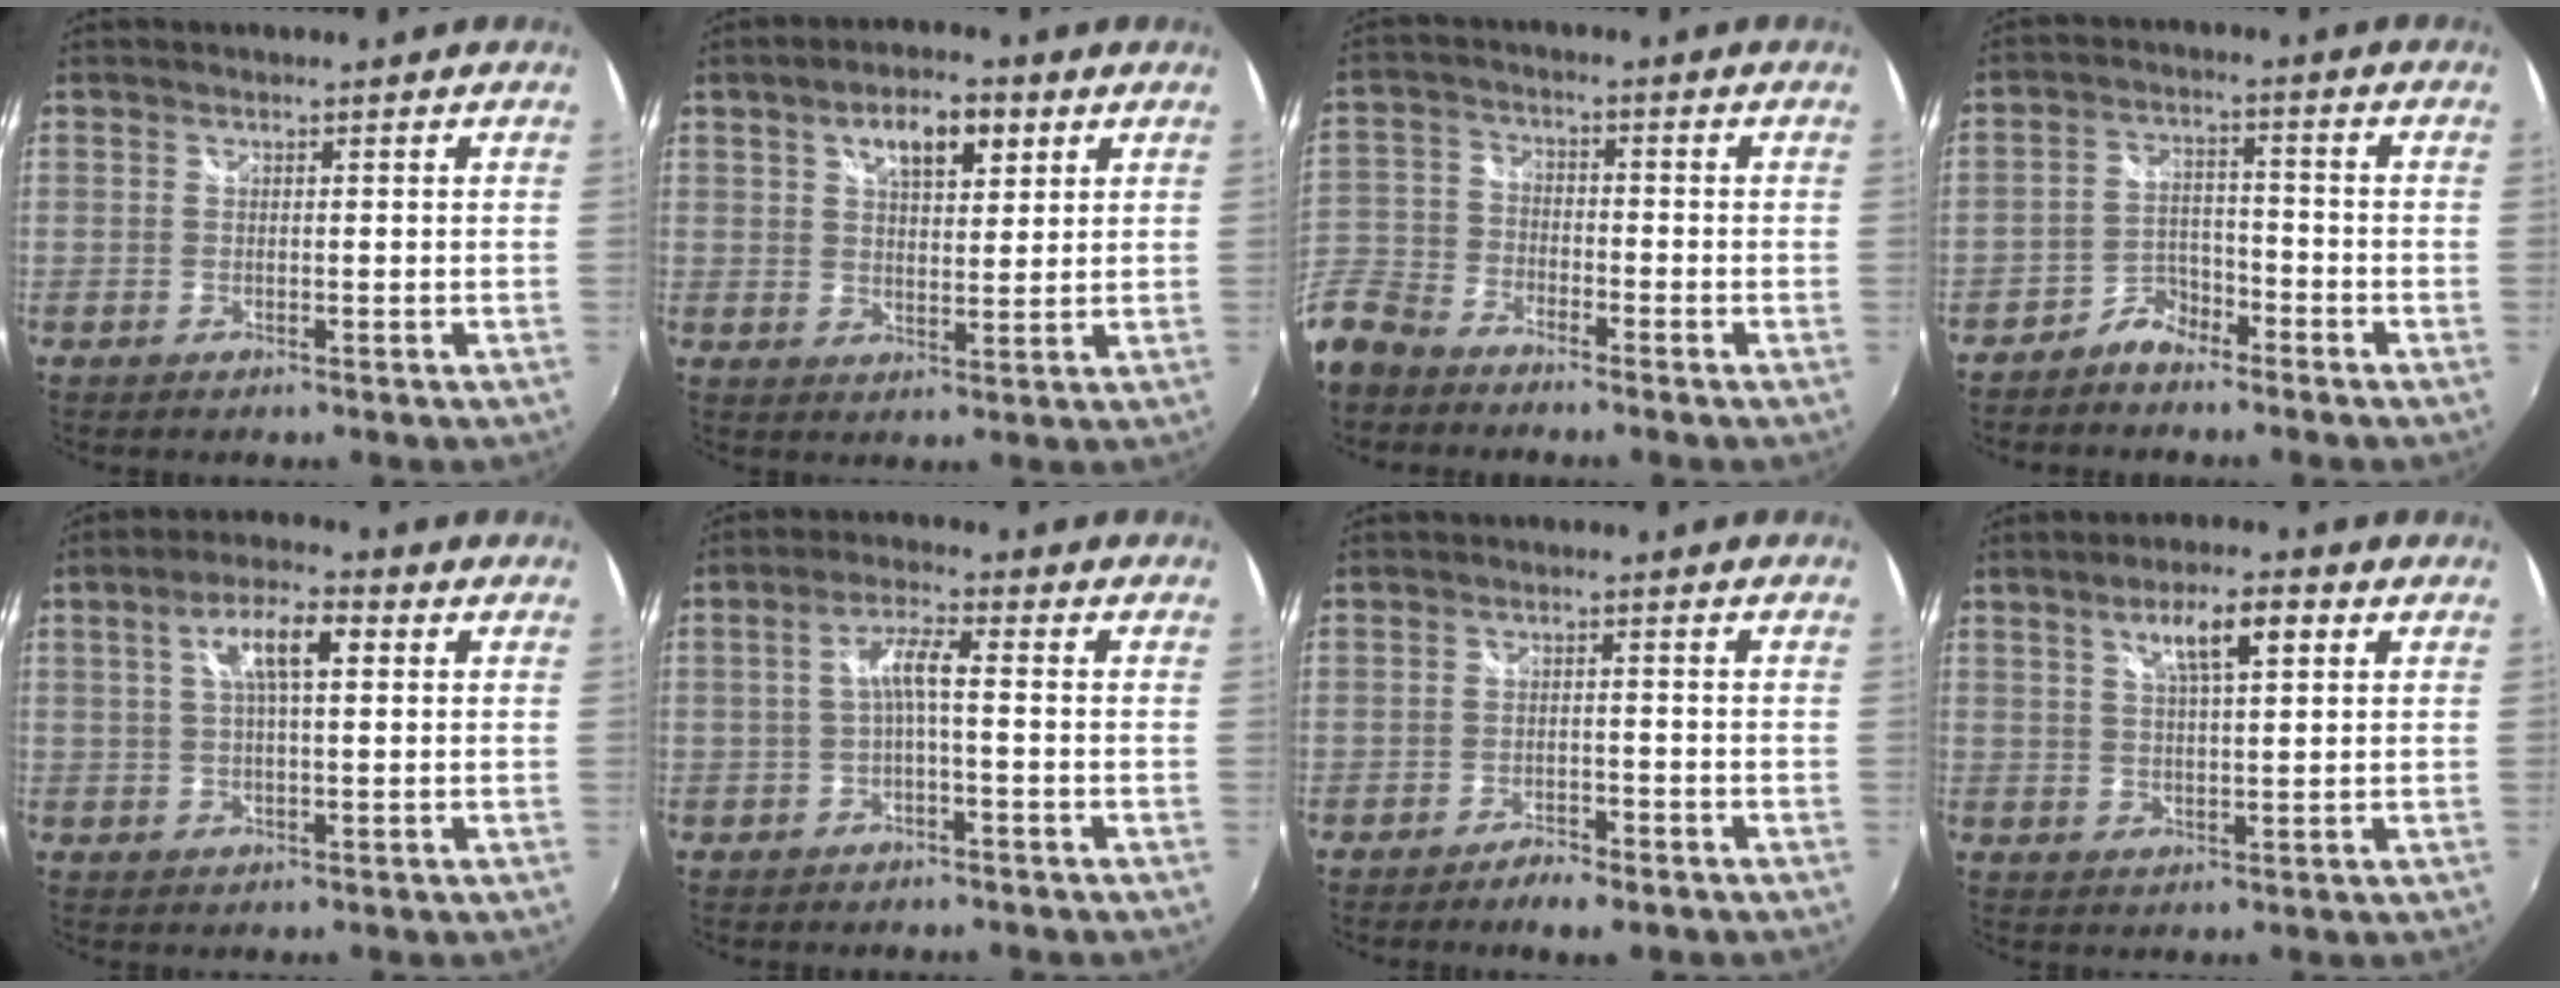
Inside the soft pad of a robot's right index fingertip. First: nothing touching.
{"total": 8.1, "force": [4.0, 3.5, 6.1], "torque": [-0.098, 0.018, 0.067]}
{"total": 12.4, "force": [-8.3, 7.8, 4.8], "torque": [-0.137, 0.006, -0.176]}
{"total": 5.1, "force": [-4.3, 2.5, 1.2], "torque": [-0.028, 0.013, -0.079]}
{"total": 7.5, "force": [2.1, 2.3, 6.8], "torque": [-0.120, 0.015, 0.035]}
{"total": 4.2, "force": [-1.0, 0.4, 4.0], "torque": [-0.083, 0.009, -0.018]}
{"total": 4.7, "force": [-3.8, 1.4, 2.4], "torque": [-0.060, -0.006, -0.062]}
{"total": 7.2, "force": [3.2, 1.8, 6.2], "torque": [-0.102, 0.009, 0.054]}